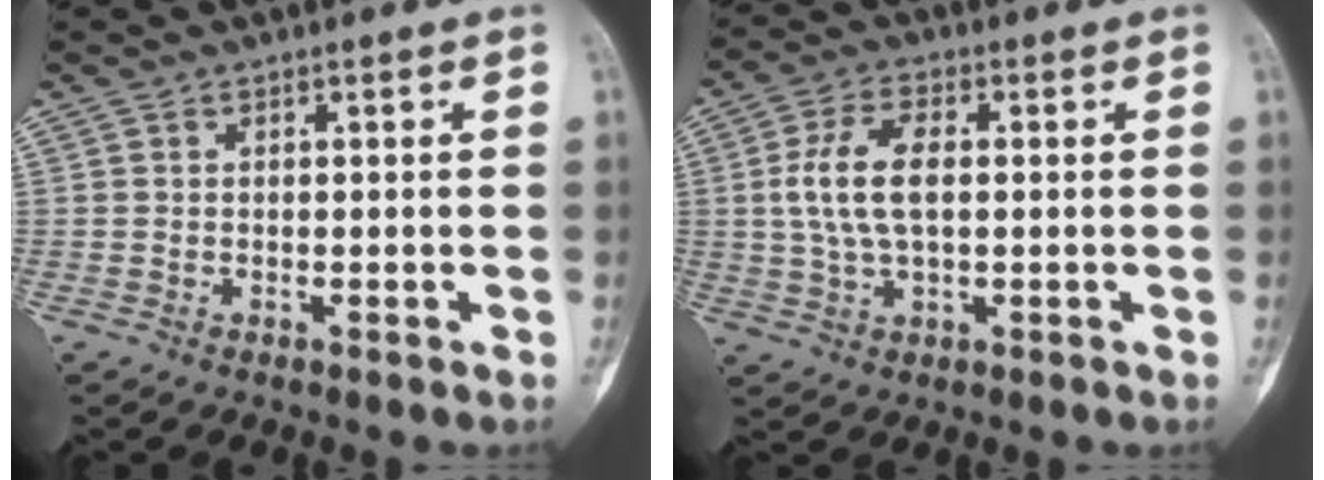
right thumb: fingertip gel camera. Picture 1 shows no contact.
{"total": 9.5, "force": [0.7, 4.9, 8.1], "torque": [-0.167, 0.008, 0.015]}